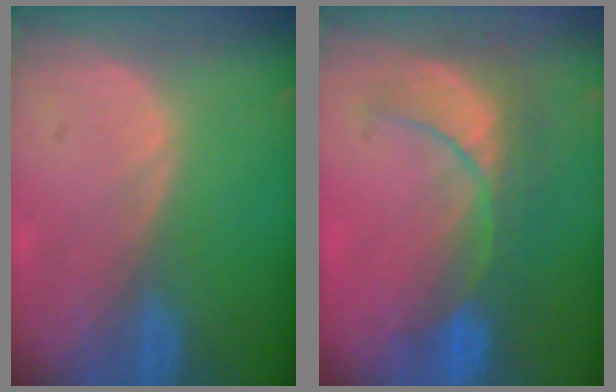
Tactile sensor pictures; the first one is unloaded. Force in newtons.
{"total": 8.0, "press": 7.9, "slide": 1.3}